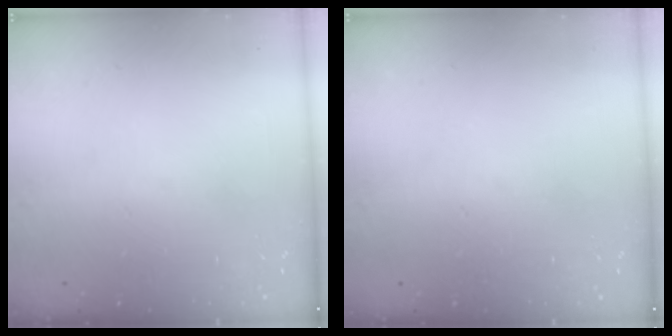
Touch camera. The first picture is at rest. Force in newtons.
{"total": 0.0}